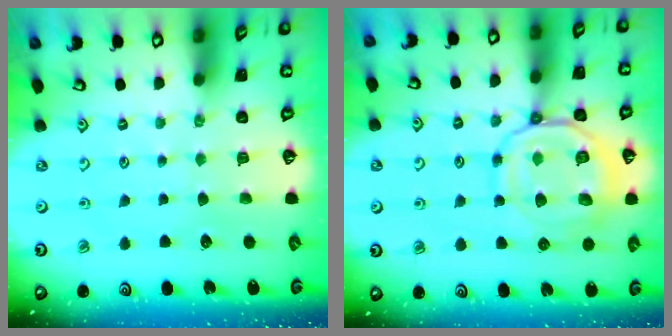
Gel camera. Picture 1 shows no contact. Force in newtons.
{"total": 13.8, "press": 13.8, "slide": 1.5}